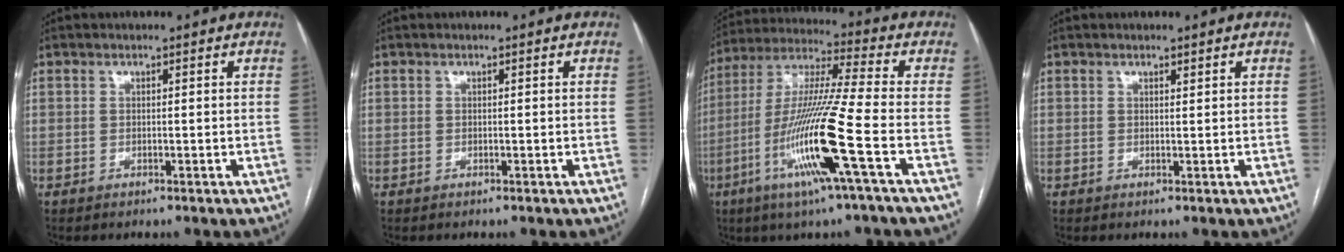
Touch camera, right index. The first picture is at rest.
{"total": 0.0}
{"total": 16.6, "force": [-5.8, -1.3, 15.5], "torque": [-0.313, -0.018, -0.116]}
{"total": 0.5, "force": [0.5, 0.1, 0.2], "torque": [-0.009, -0.003, 0.009]}